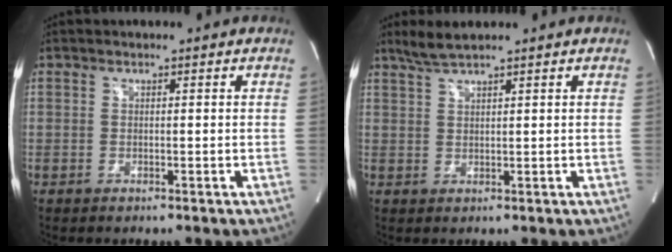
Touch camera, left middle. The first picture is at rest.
{"total": 3.3, "force": [2.9, -0.2, 1.7], "torque": [-0.044, 0.008, 0.061]}